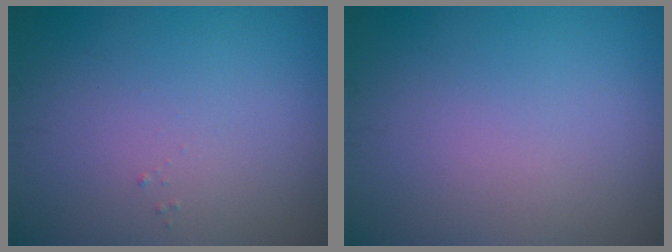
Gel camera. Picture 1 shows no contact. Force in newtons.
{"total": 0.0}